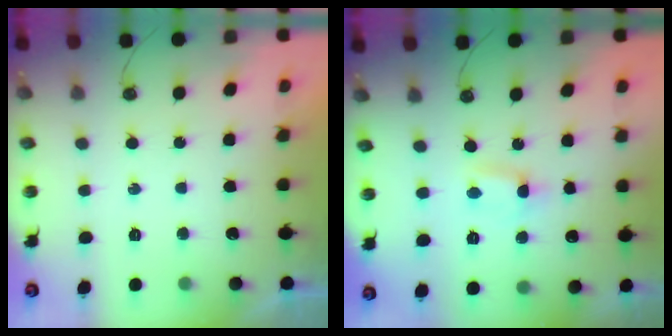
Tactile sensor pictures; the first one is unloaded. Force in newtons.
{"total": 0.6, "press": 0.3, "slide": 0.5}